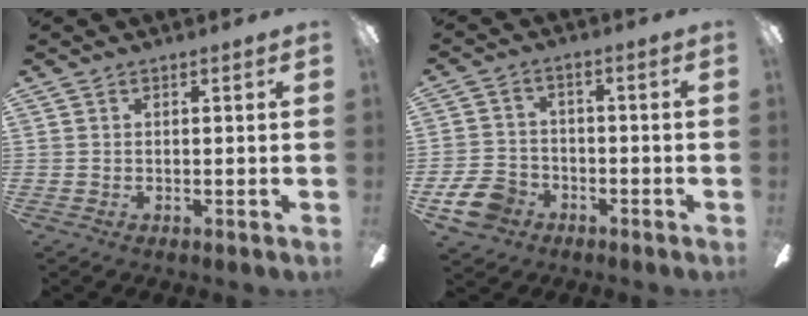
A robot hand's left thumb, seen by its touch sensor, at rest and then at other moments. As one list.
[{"total": 8.6, "force": [-4.6, 6.1, 3.9], "torque": [-0.094, 0.031, -0.085]}]